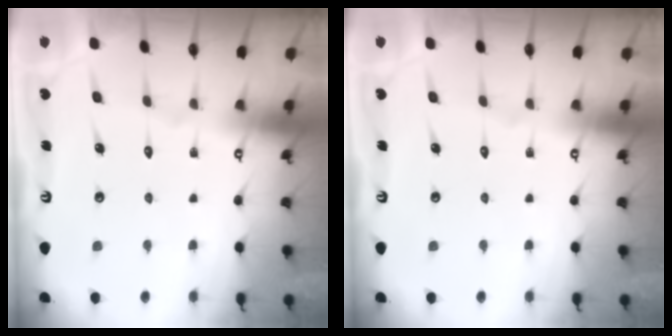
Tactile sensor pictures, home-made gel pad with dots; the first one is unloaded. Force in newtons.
{"total": 0.0}